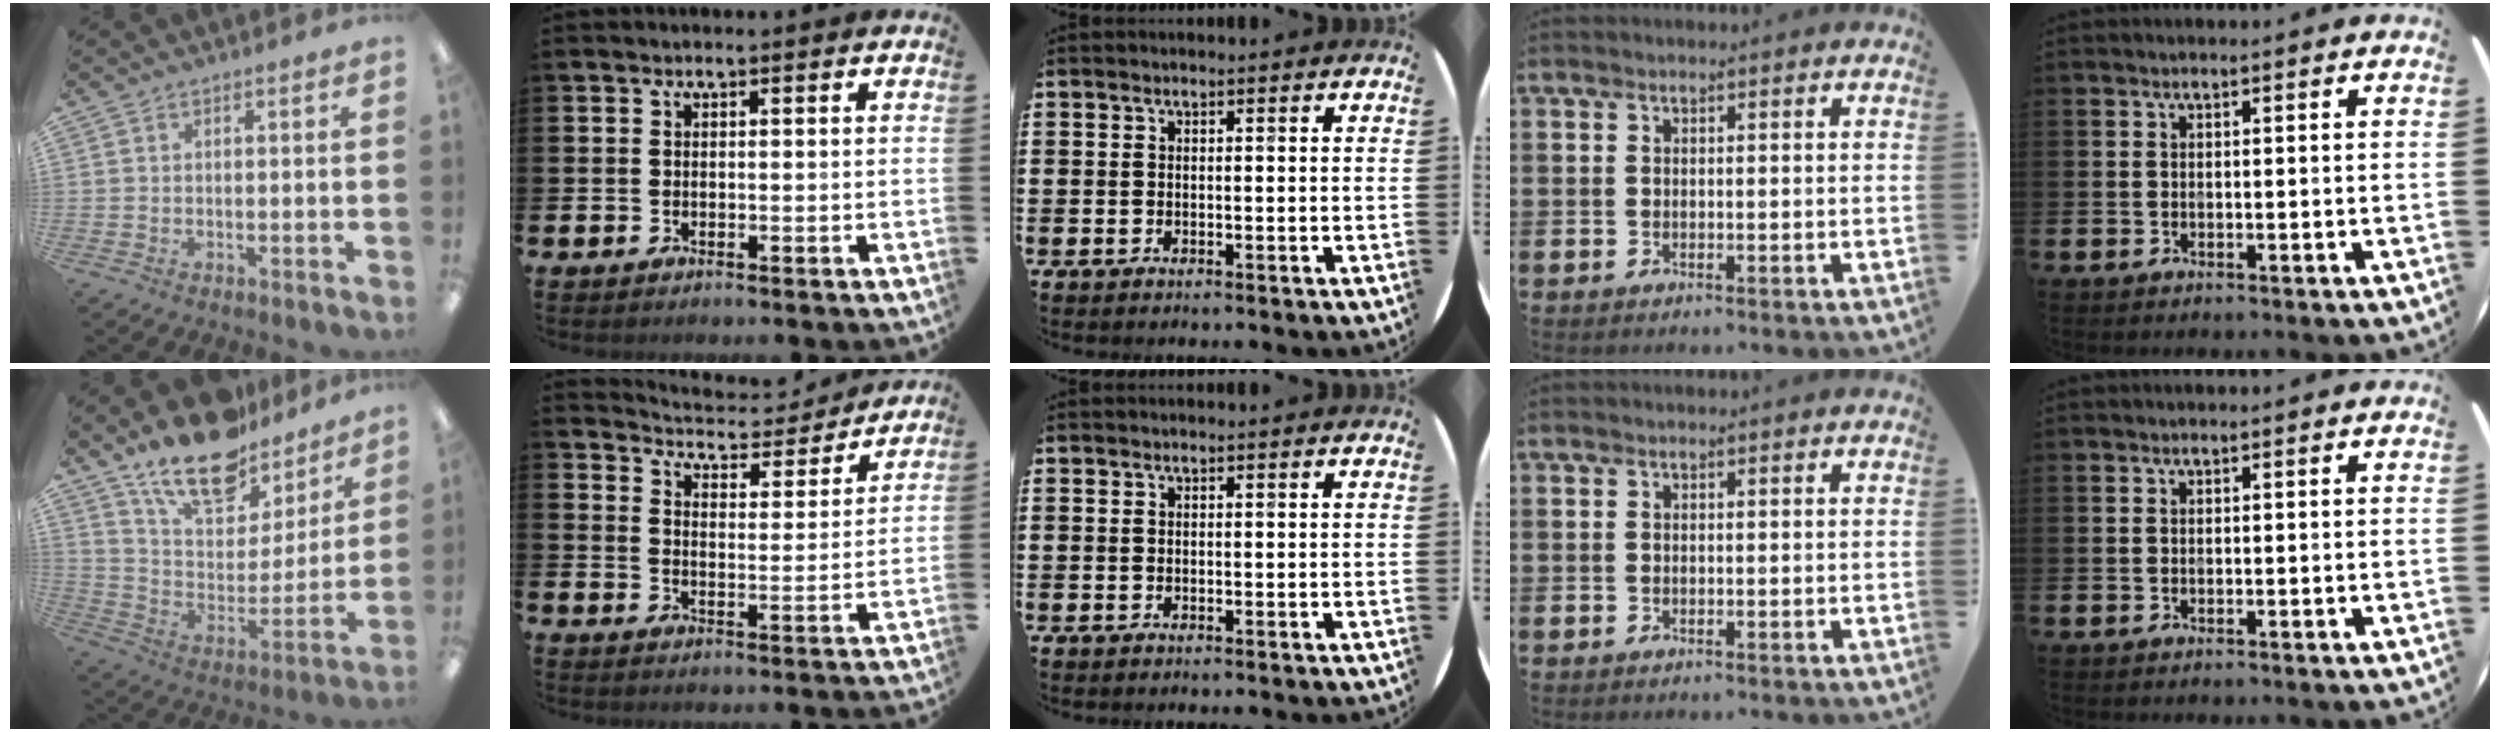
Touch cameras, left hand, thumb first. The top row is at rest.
{"thumb": {"total": 19.2, "force": [15.1, 8.3, 8.5], "torque": [-0.154, -0.096, 0.267]}, "index": {"total": 5.2, "force": [5.0, 1.1, 0.2], "torque": [-0.030, -0.042, 0.084]}}